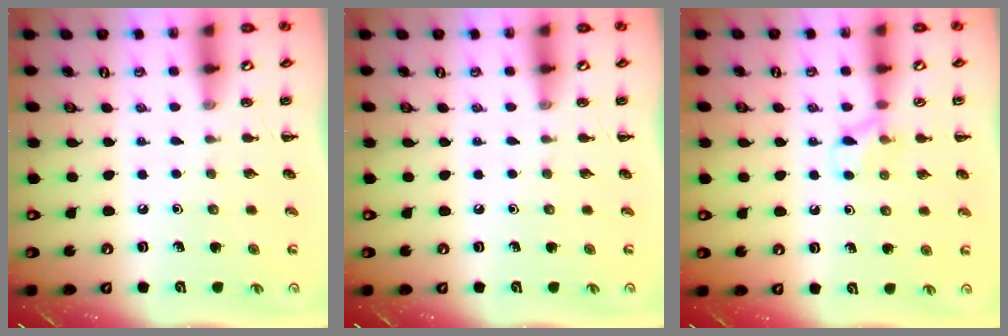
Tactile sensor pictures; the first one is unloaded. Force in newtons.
{"total": 0.0}
{"total": 7.8, "press": 7.5, "slide": 2.2}